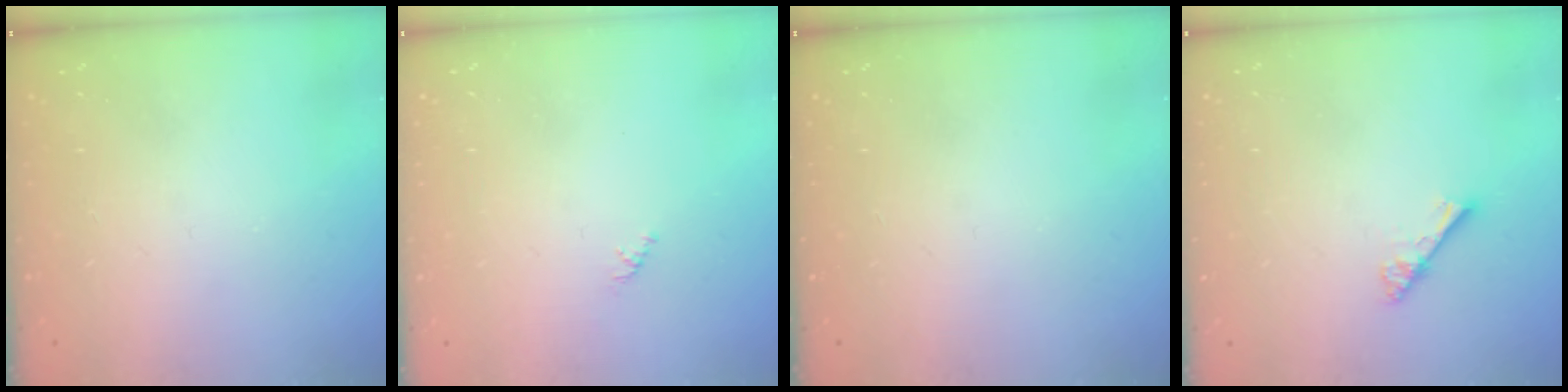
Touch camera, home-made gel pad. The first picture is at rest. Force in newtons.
{"total": 0.8, "press": 0.7, "slide": 0.4}
{"total": 0.0}
{"total": 2.8, "press": 2.8, "slide": 0.3}